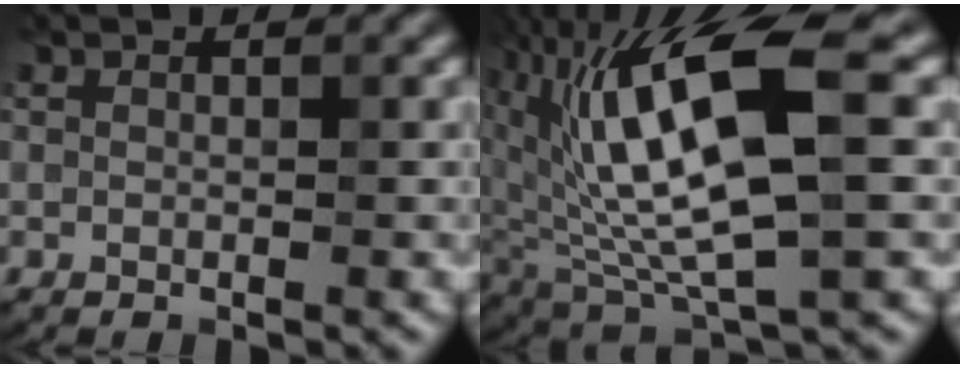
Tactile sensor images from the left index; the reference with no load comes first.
{"total": 12.0, "force": [1.0, 4.5, 11.1], "torque": [-0.214, 0.002, 0.016]}